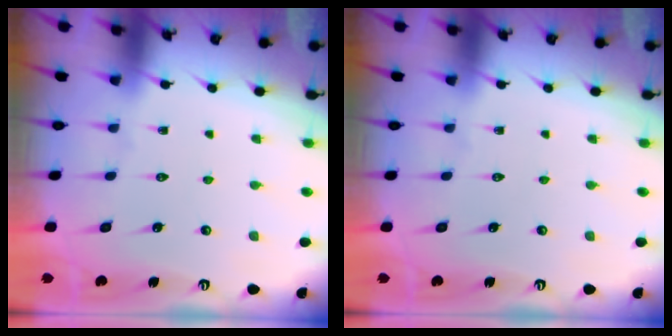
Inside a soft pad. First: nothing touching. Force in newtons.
{"total": 0.0}